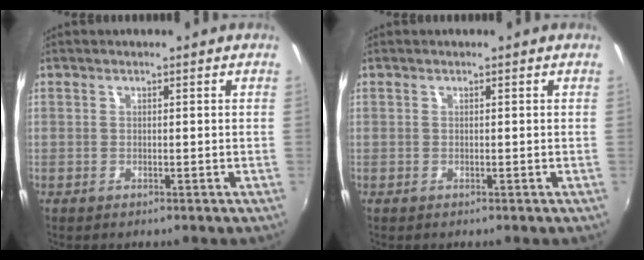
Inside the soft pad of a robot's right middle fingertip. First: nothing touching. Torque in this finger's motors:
{"motor_torque": [0.00, 0.00, 0.00, 0.00]}